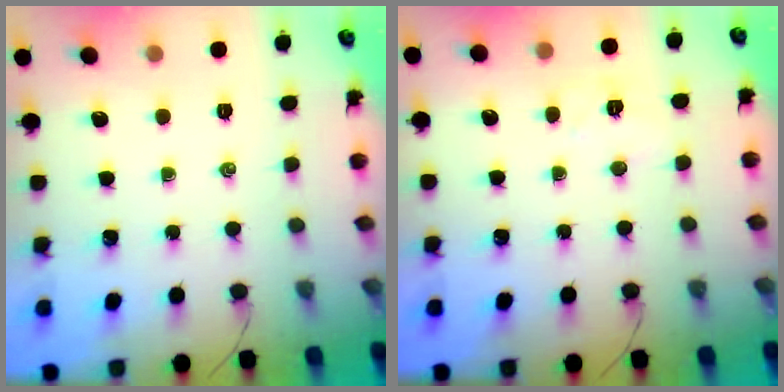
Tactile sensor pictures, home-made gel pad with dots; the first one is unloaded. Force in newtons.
{"total": 4.6, "press": 4.5, "slide": 0.8}